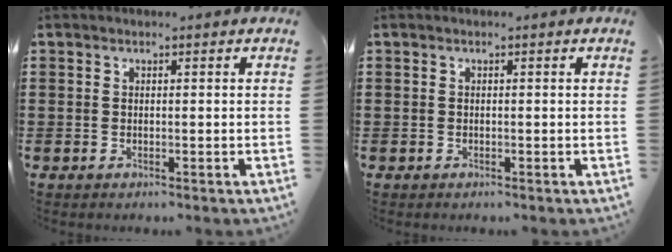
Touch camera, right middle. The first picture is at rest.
{"total": 0.0}